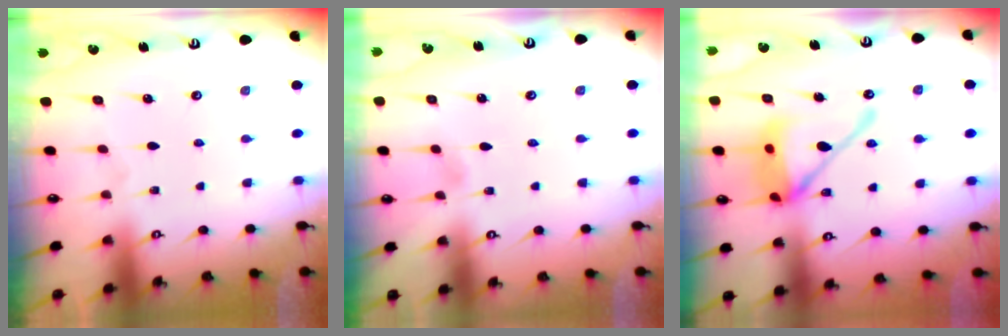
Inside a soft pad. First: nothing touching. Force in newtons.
{"total": 1.8, "press": 1.7, "slide": 0.2}
{"total": 14.8, "press": 14.6, "slide": 1.9}